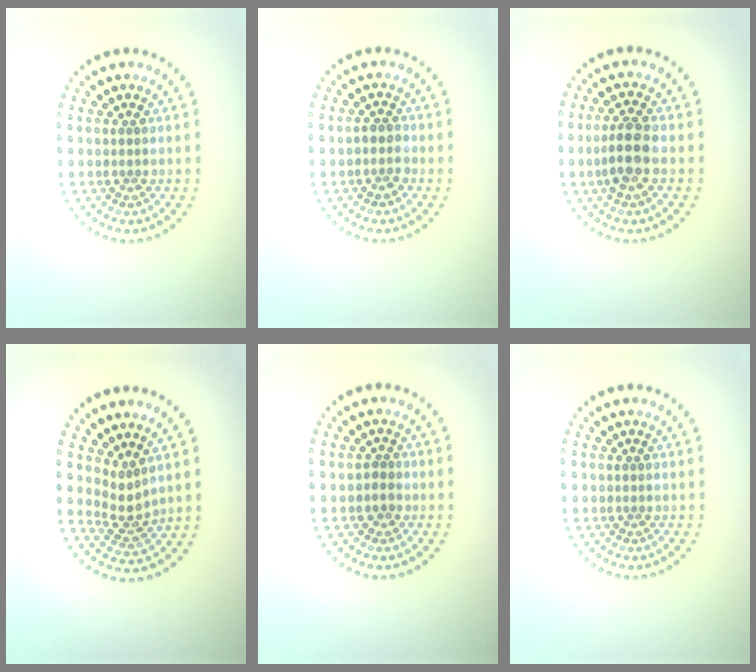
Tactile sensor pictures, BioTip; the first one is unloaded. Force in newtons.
{"total": 1.5, "press": 1.3, "slide": 0.6}
{"total": 3.5, "press": 3.4, "slide": 0.8}
{"total": 2.4, "press": 1.6, "slide": 1.7}
{"total": 1.0, "press": 0.8, "slide": 0.7}
{"total": 0.0}